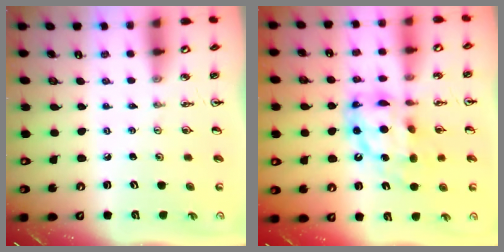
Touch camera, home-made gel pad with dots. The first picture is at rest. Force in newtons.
{"total": 14.3, "press": 14.2, "slide": 1.3}